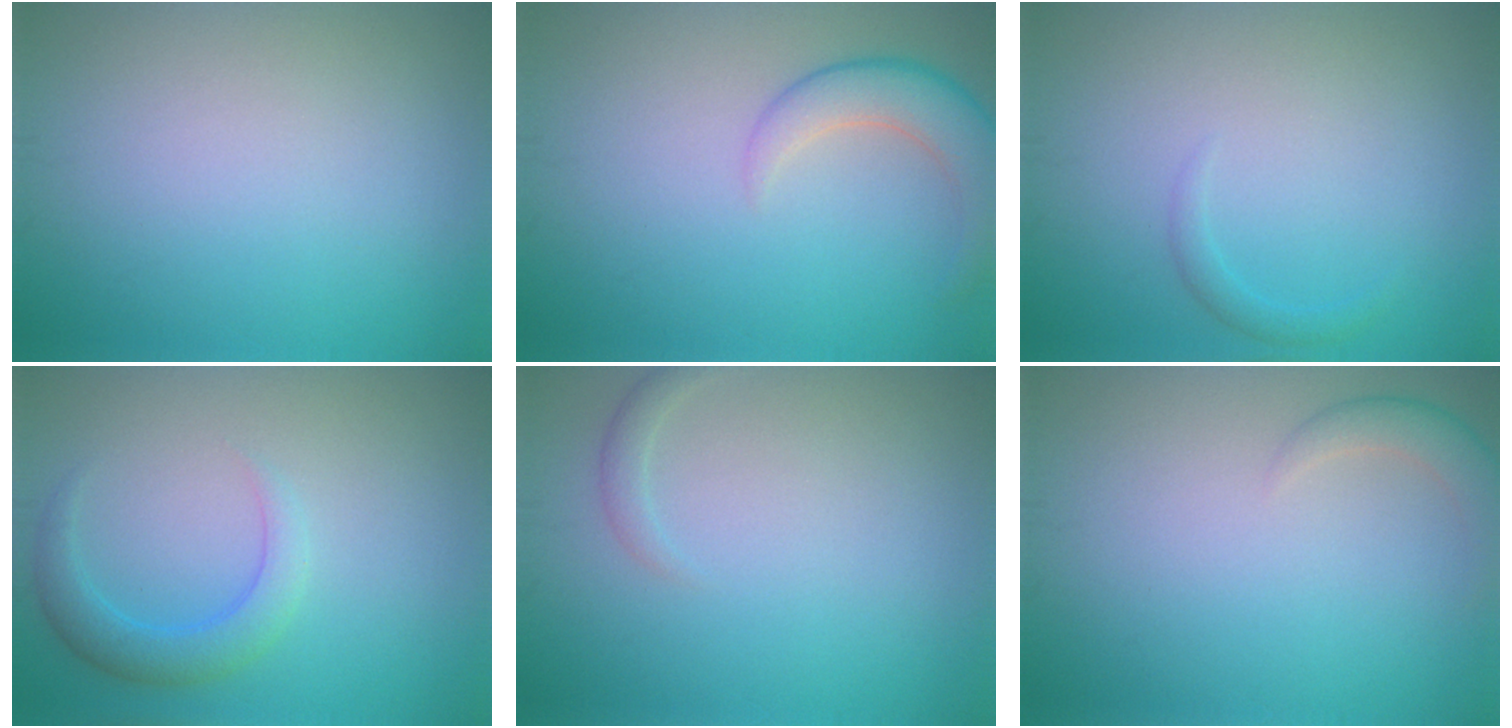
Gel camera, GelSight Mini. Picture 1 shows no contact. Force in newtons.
{"total": 4.0, "press": 4.0, "slide": 0.2}
{"total": 1.0, "press": 1.0, "slide": 0.1}
{"total": 2.9, "press": 2.9, "slide": 0.1}
{"total": 1.0, "press": 1.0, "slide": 0.0}
{"total": 2.0, "press": 2.0, "slide": 0.1}